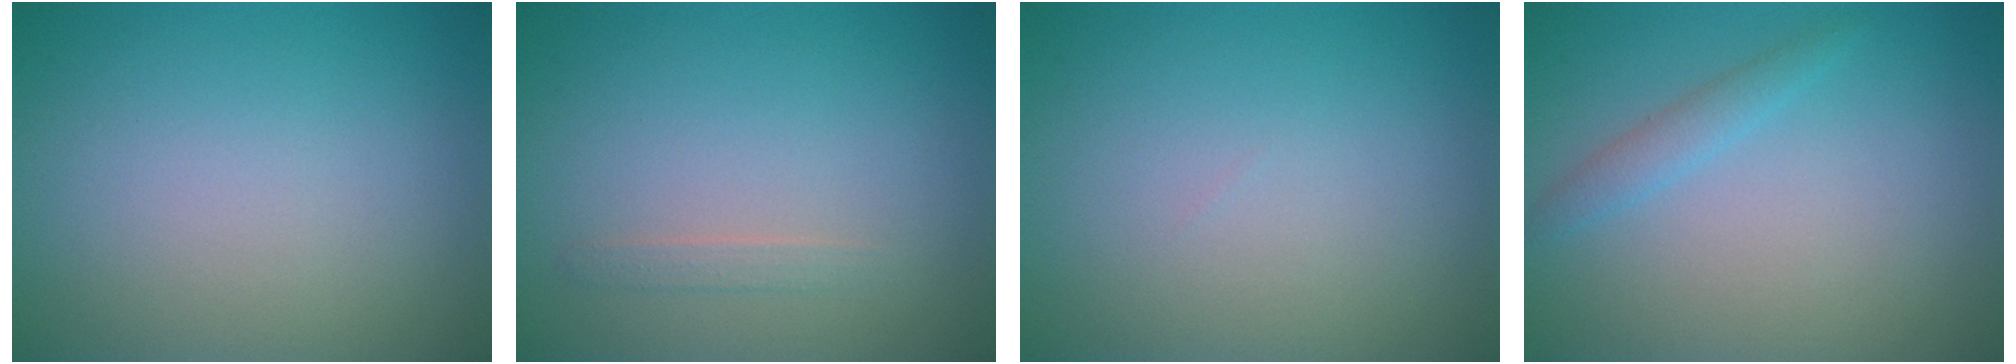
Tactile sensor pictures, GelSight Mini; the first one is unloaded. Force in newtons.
{"total": 0.9, "press": 0.8, "slide": 0.1}
{"total": 0.0}
{"total": 1.4, "press": 1.4, "slide": 0.1}